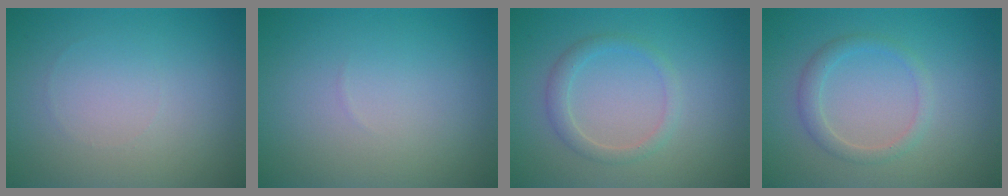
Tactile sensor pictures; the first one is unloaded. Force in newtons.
{"total": 0.0}
{"total": 1.8, "press": 1.8, "slide": 0.1}
{"total": 1.8, "press": 1.8, "slide": 0.1}